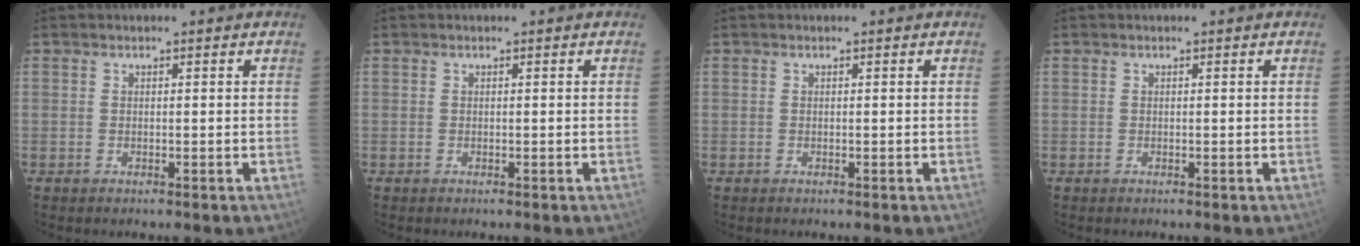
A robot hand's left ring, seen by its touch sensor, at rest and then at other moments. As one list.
[{"total": 0.0}, {"total": 0.0}, {"total": 0.0}]